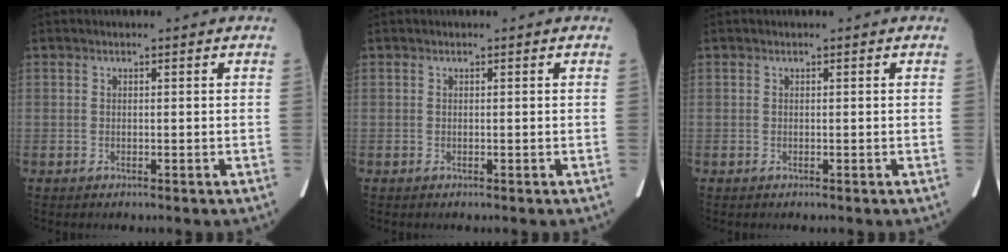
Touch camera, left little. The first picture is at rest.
{"total": 0.0}
{"total": 0.0}